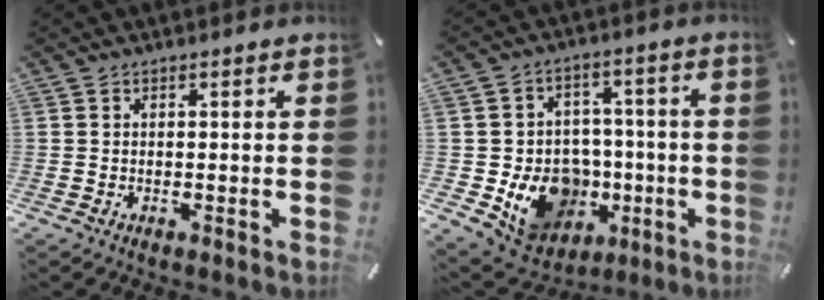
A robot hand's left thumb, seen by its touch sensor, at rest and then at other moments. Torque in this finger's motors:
{"motor_torque": [0.12, 1.48, 0.14, 0.10, 0.10]}